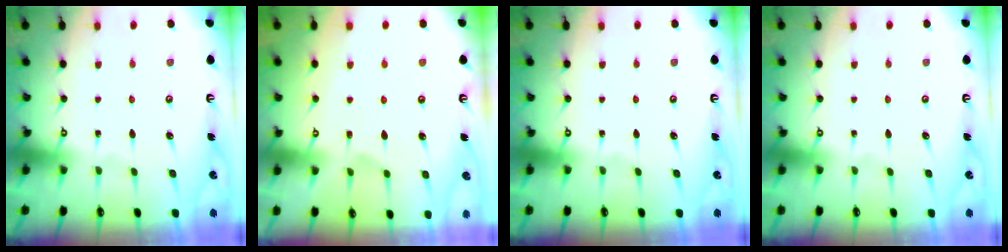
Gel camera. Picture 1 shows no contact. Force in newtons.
{"total": 2.4, "press": 2.0, "slide": 1.2}
{"total": 0.0}
{"total": 0.0}